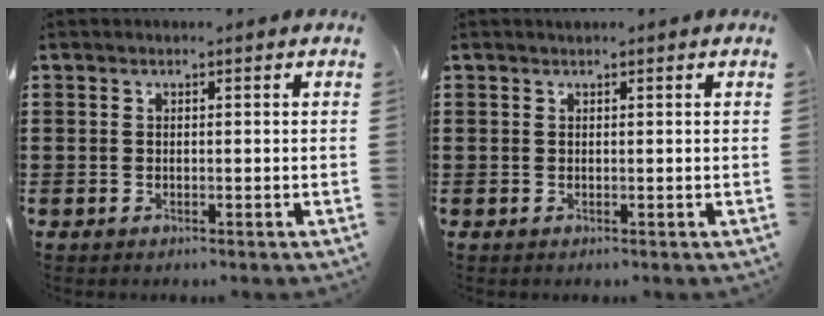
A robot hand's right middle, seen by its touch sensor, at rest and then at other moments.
{"total": 0.0}